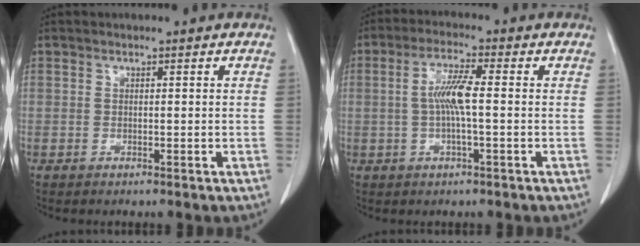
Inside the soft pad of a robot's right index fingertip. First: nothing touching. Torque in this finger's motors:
{"motor_torque": [1.15, -0.15, 0.54, 0.07]}